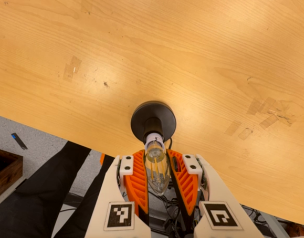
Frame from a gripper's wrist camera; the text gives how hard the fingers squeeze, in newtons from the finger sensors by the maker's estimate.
{"total": 13.7, "left": 13.6, "right": 13.7}